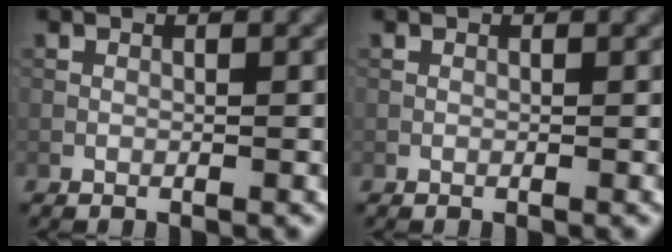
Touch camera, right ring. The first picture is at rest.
{"total": 0.0}